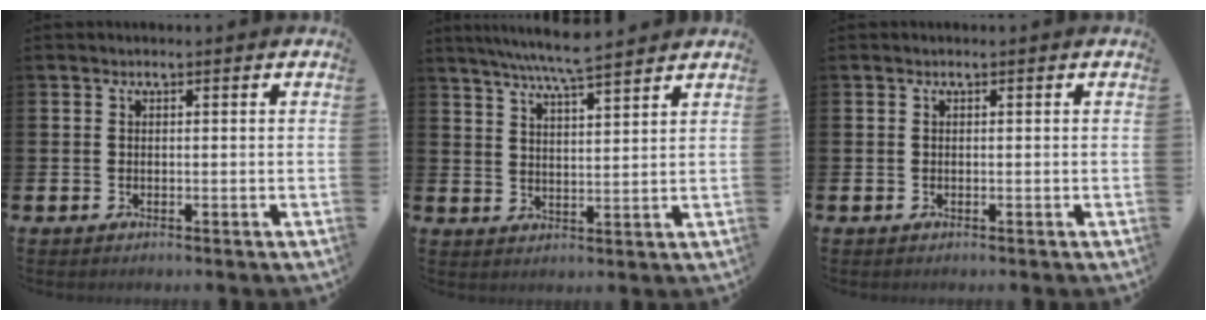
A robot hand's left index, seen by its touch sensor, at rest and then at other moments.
{"total": 6.9, "force": [6.4, -0.1, 2.4], "torque": [-0.058, -0.031, 0.112]}
{"total": 0.0}